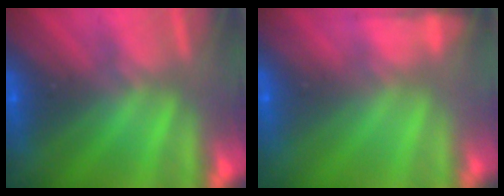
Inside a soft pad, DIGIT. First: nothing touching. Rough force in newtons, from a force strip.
{"total": 6.6}